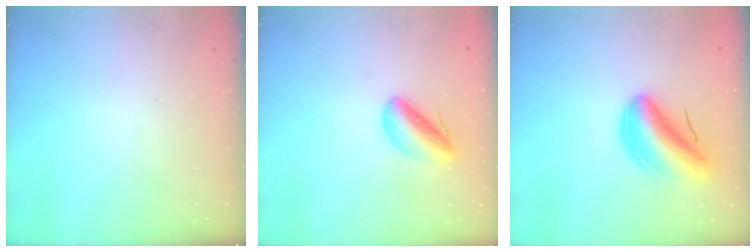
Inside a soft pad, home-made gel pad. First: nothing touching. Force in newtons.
{"total": 7.4, "press": 7.1, "slide": 2.0}
{"total": 11.2, "press": 10.6, "slide": 3.6}